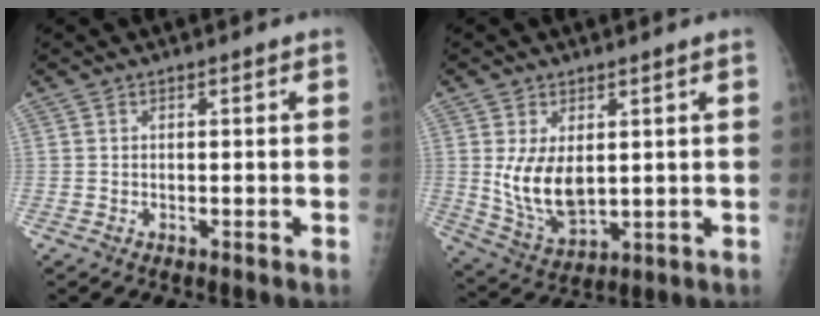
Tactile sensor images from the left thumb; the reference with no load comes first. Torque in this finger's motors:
{"motor_torque": [-0.05, 0.42, 0.24, -0.22, 0.13]}